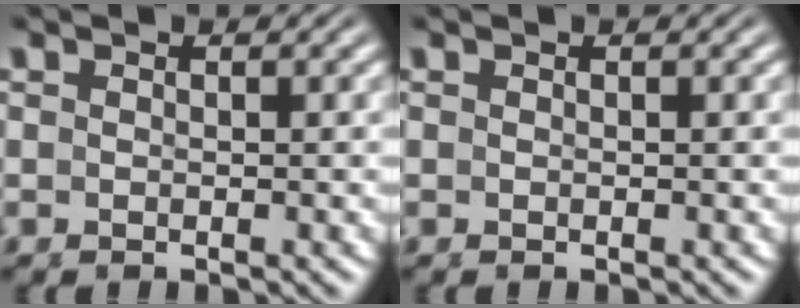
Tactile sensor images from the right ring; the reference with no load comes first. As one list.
[{"total": 0.0}]